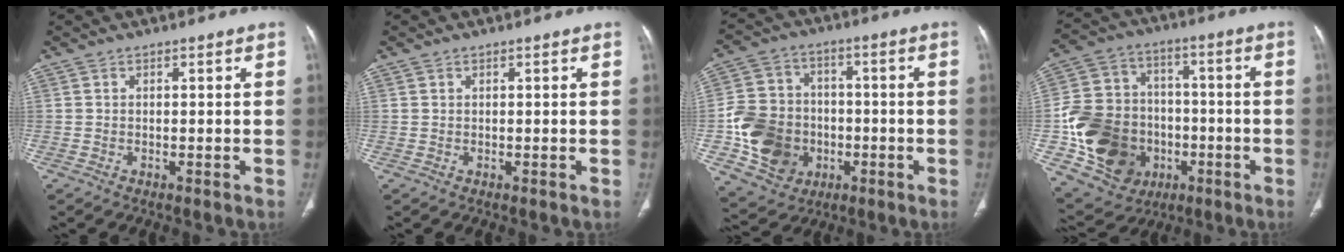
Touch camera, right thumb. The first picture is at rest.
{"total": 0.0}
{"total": 15.6, "force": [-3.4, 13.3, 7.5], "torque": [-0.110, 0.018, -0.051]}
{"total": 21.6, "force": [-5.2, 17.8, 11.0], "torque": [-0.185, 0.037, -0.070]}